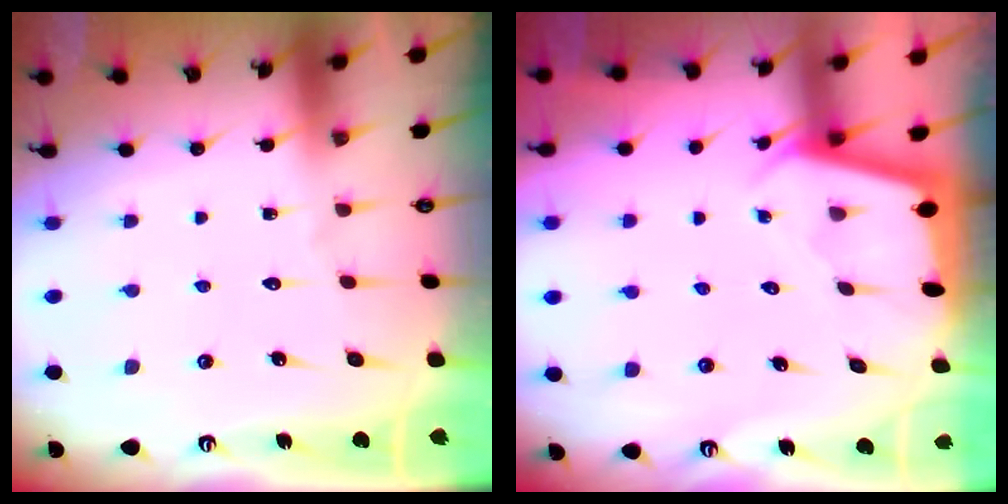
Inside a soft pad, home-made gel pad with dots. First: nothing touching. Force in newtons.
{"total": 2.2, "press": 2.2, "slide": 0.1}